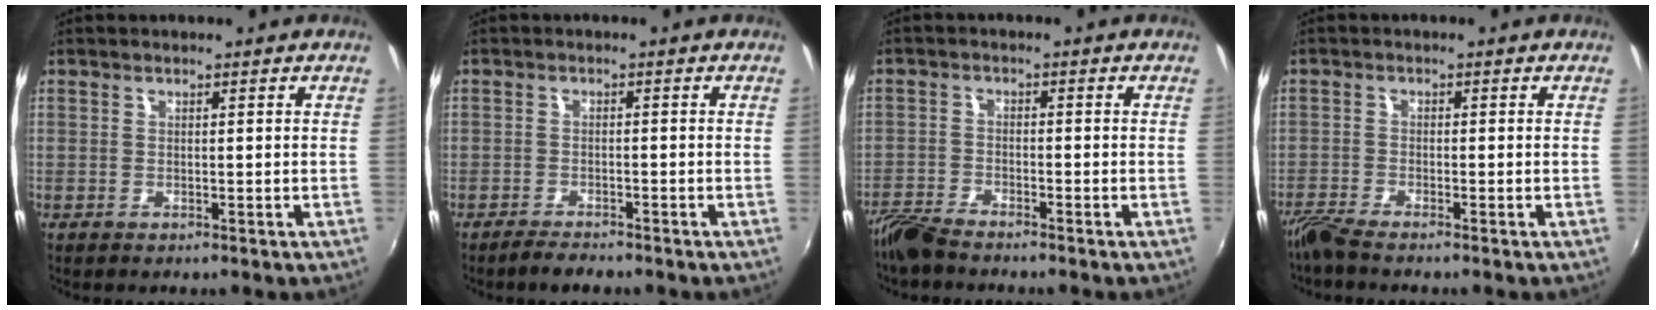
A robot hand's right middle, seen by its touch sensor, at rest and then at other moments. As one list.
[{"total": 2.5, "force": [-2.3, 0.3, 0.8], "torque": [-0.029, -0.006, -0.045]}, {"total": 5.3, "force": [-4.8, 0.9, 2.1], "torque": [-0.060, -0.014, -0.098]}, {"total": 3.8, "force": [-3.4, 0.1, 1.7], "torque": [-0.053, -0.013, -0.069]}]